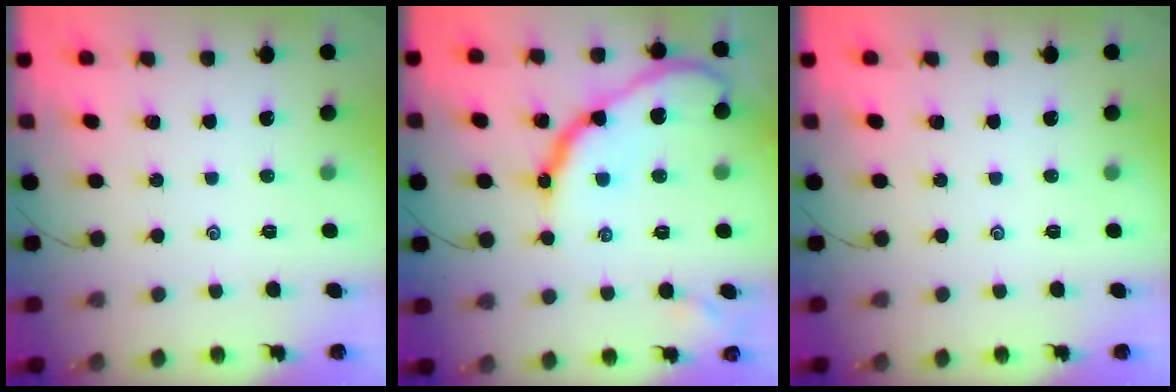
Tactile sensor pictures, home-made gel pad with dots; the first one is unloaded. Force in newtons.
{"total": 17.6, "press": 17.6, "slide": 1.6}
{"total": 0.0}